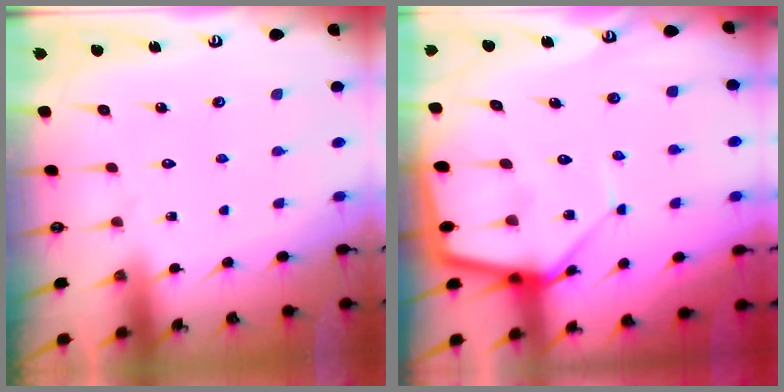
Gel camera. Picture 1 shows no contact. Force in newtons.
{"total": 12.5, "press": 12.4, "slide": 1.0}